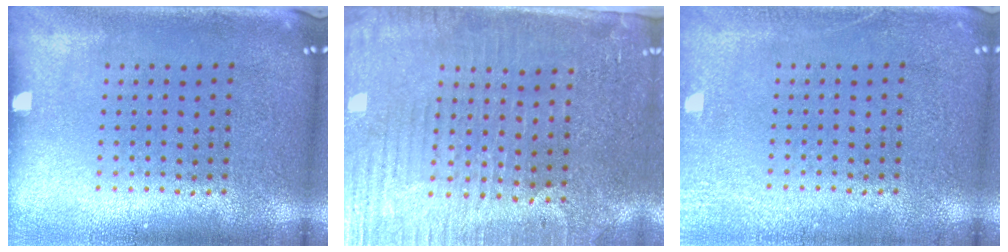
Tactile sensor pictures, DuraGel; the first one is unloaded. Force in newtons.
{"total": 3.4, "press": 3.1, "slide": 1.3}
{"total": 2.3, "press": 2.3, "slide": 0.4}